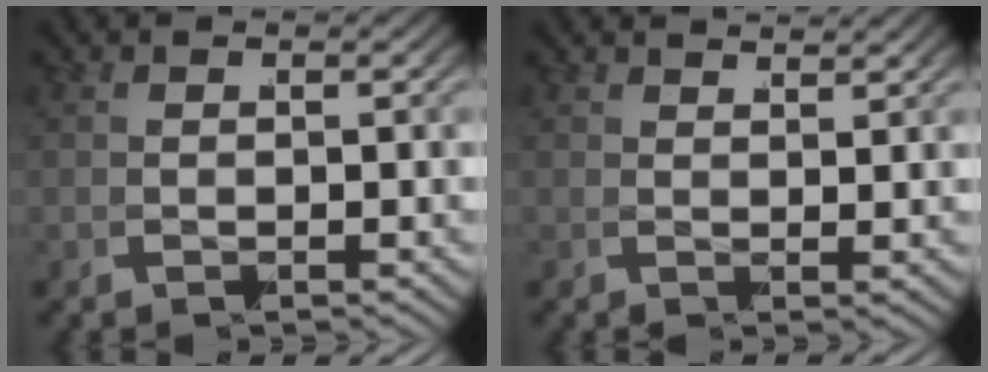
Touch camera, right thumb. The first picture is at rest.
{"total": 1.6, "force": [1.5, -0.2, 0.2], "torque": [0.002, 0.002, 0.025]}